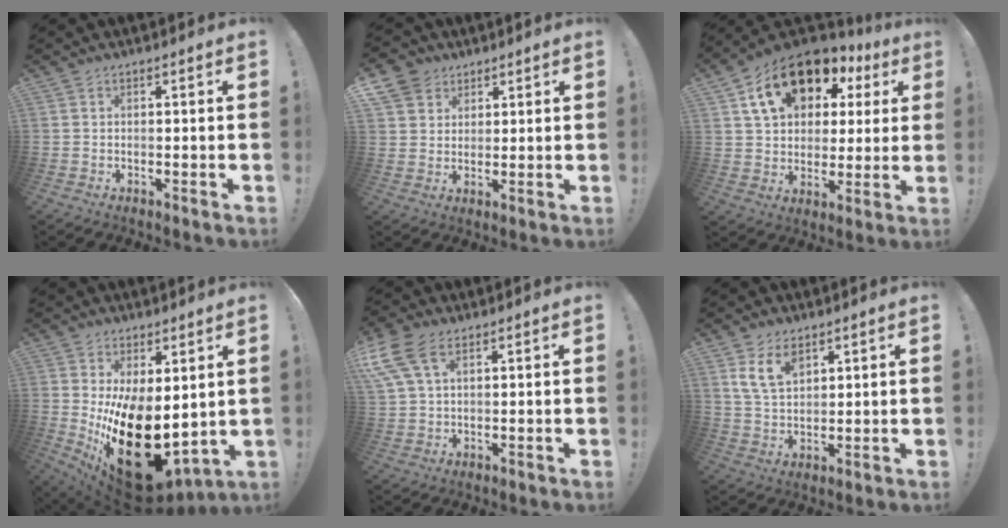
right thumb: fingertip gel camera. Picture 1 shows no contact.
{"total": 7.2, "force": [4.2, 5.8, 1.2], "torque": [-0.020, -0.029, 0.083]}
{"total": 18.5, "force": [9.6, 11.7, 10.6], "torque": [-0.167, -0.042, 0.179]}
{"total": 22.6, "force": [-3.7, 12.2, 18.6], "torque": [-0.309, 0.003, -0.034]}
{"total": 11.3, "force": [5.5, 6.3, 7.7], "torque": [-0.165, -0.012, 0.106]}
{"total": 8.9, "force": [5.0, 5.3, 5.0], "torque": [-0.092, -0.013, 0.098]}